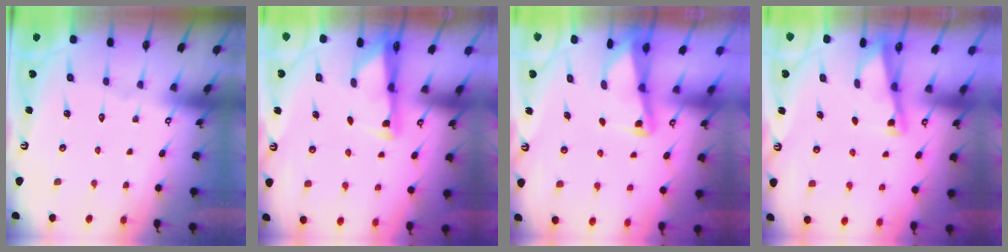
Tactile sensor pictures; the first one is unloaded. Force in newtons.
{"total": 2.8, "press": 2.7, "slide": 0.4}
{"total": 2.2, "press": 2.2, "slide": 0.3}
{"total": 2.9, "press": 2.9, "slide": 0.3}